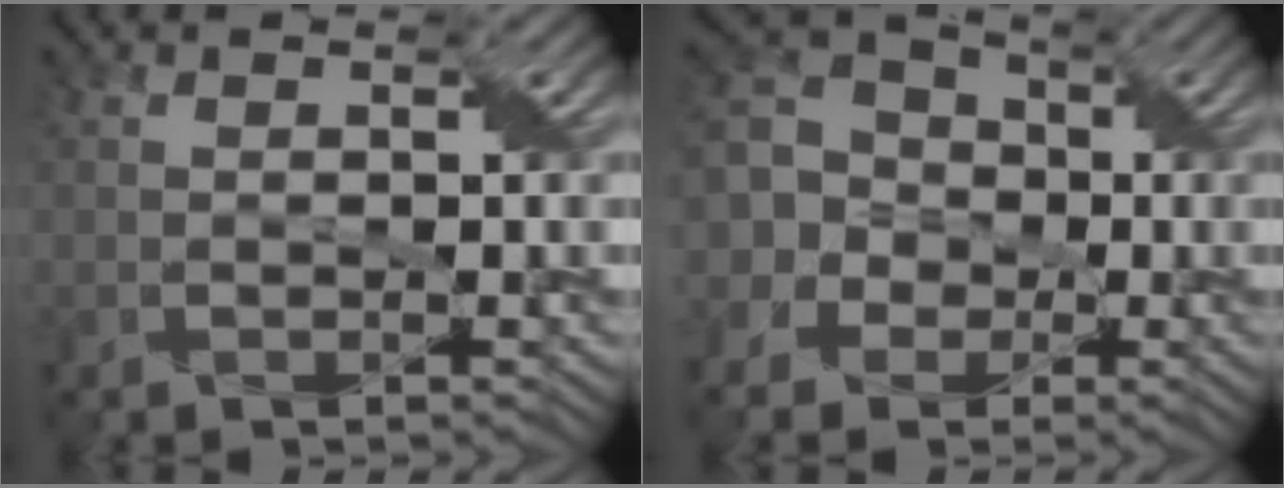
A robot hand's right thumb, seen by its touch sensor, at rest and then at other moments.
{"total": 10.5, "force": [0.0, 9.3, 4.8], "torque": [-0.170, 0.015, -0.036]}